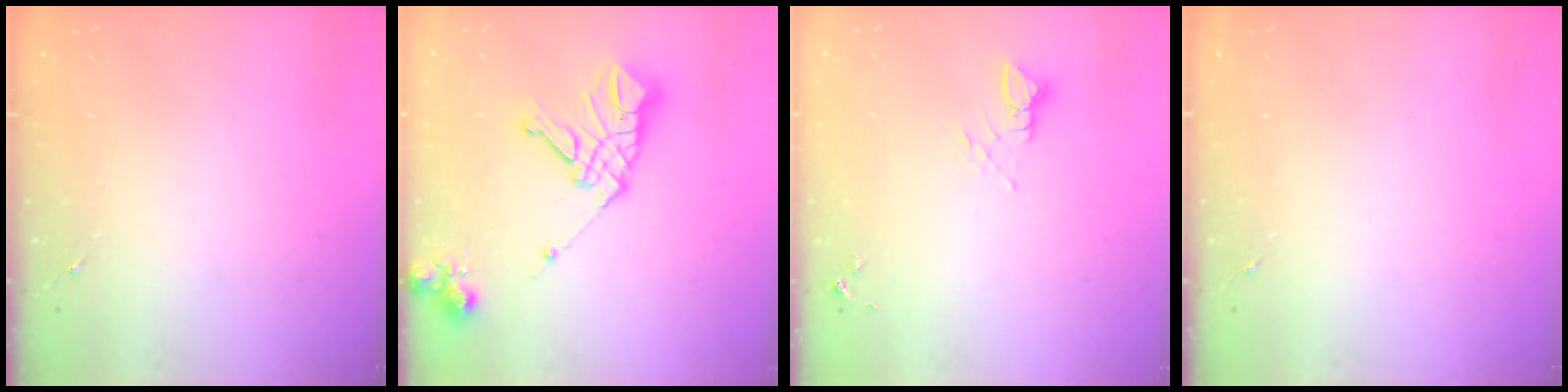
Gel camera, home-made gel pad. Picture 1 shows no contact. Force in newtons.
{"total": 16.3, "press": 16.2, "slide": 1.8}
{"total": 3.9, "press": 3.9, "slide": 0.4}
{"total": 0.0}